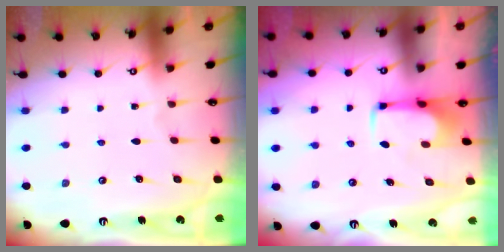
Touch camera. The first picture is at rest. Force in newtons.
{"total": 2.0, "press": 2.0, "slide": 0.2}